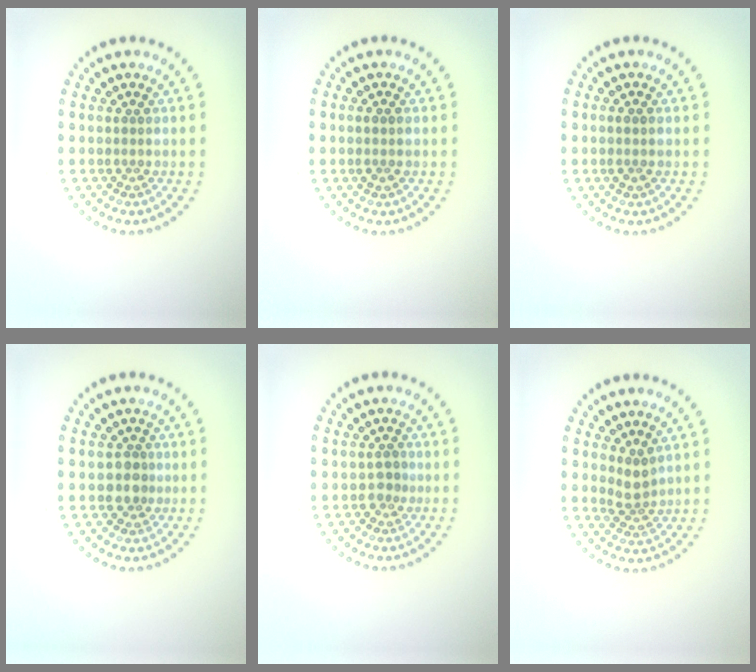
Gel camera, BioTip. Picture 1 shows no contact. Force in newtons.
{"total": 1.1, "press": 1.0, "slide": 0.4}
{"total": 1.1, "press": 1.0, "slide": 0.5}
{"total": 2.0, "press": 1.8, "slide": 1.1}
{"total": 1.1, "press": 1.1, "slide": 0.4}
{"total": 2.1, "press": 1.6, "slide": 1.4}